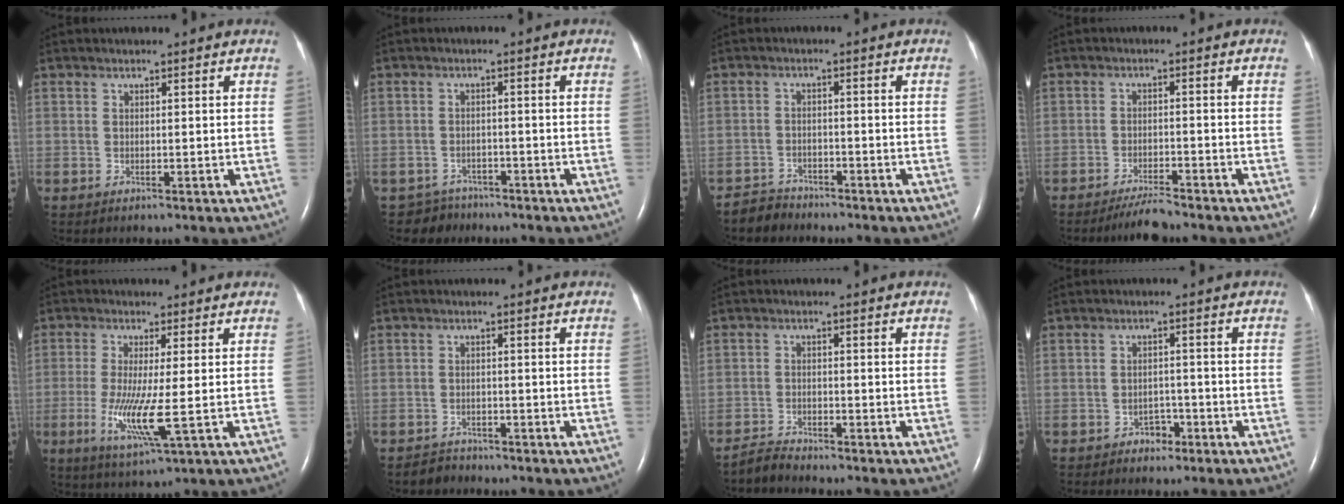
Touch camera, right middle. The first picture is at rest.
{"total": 3.7, "force": [-2.9, 1.9, -1.1], "torque": [0.017, 0.004, -0.051]}
{"total": 3.2, "force": [-2.9, 1.1, -0.7], "torque": [0.010, -0.003, -0.056]}
{"total": 4.0, "force": [-3.7, 0.1, 1.5], "torque": [-0.032, -0.015, -0.066]}
{"total": 7.9, "force": [-1.5, 0.3, 7.8], "torque": [-0.165, -0.028, -0.028]}
{"total": 2.3, "force": [-2.0, 0.9, -0.5], "torque": [0.005, -0.001, -0.036]}
{"total": 2.4, "force": [-2.4, -0.1, -0.3], "torque": [0.008, -0.013, -0.048]}
{"total": 2.5, "force": [-1.7, 1.6, 0.9], "torque": [-0.010, 0.007, -0.023]}